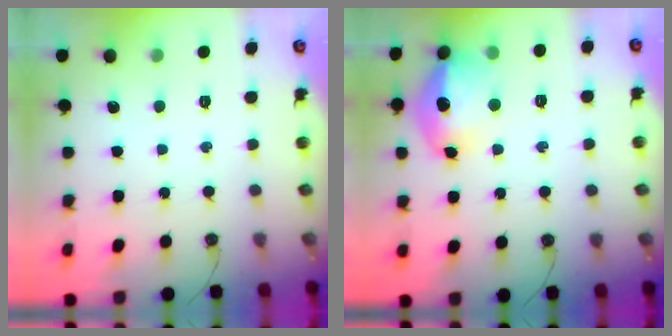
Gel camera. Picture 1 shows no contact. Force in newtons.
{"total": 16.8, "press": 16.8, "slide": 0.8}